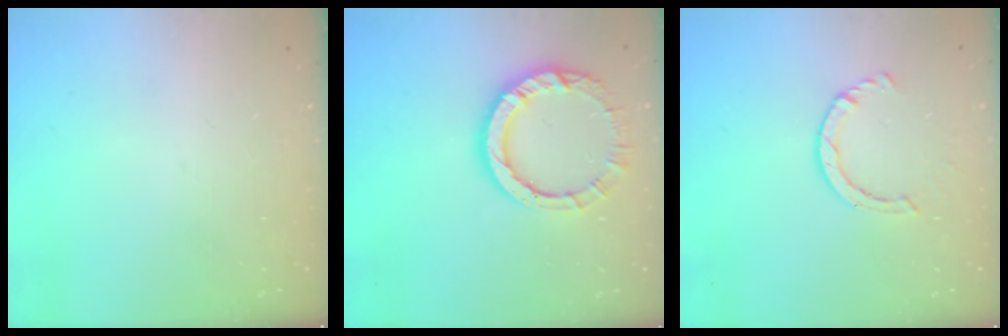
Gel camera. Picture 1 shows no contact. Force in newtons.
{"total": 10.2, "press": 10.2, "slide": 0.9}
{"total": 2.2, "press": 2.2, "slide": 0.4}